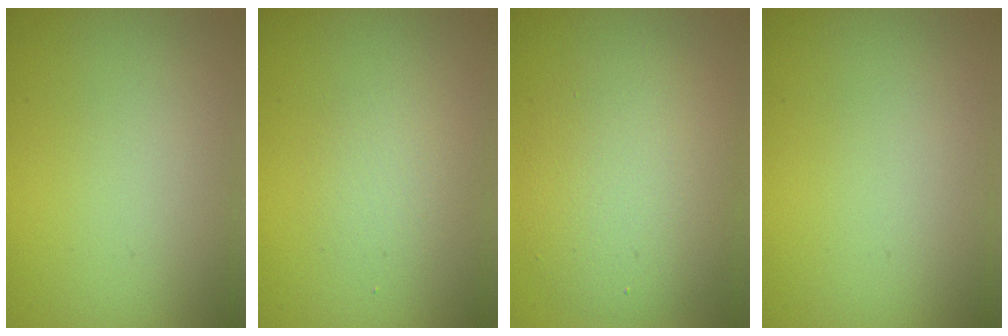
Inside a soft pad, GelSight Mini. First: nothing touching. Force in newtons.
{"total": 1.8, "press": 1.8, "slide": 0.0}
{"total": 5.9, "press": 5.9, "slide": 0.4}
{"total": 0.0}